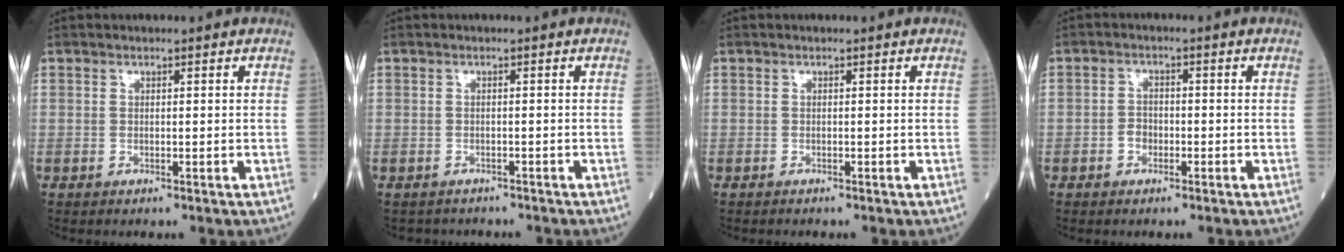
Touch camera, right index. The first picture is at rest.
{"total": 3.1, "force": [-2.8, 1.3, 0.1], "torque": [-0.005, -0.001, -0.035]}
{"total": 0.0}
{"total": 2.0, "force": [-1.0, 1.5, 0.9], "torque": [-0.014, 0.007, -0.018]}